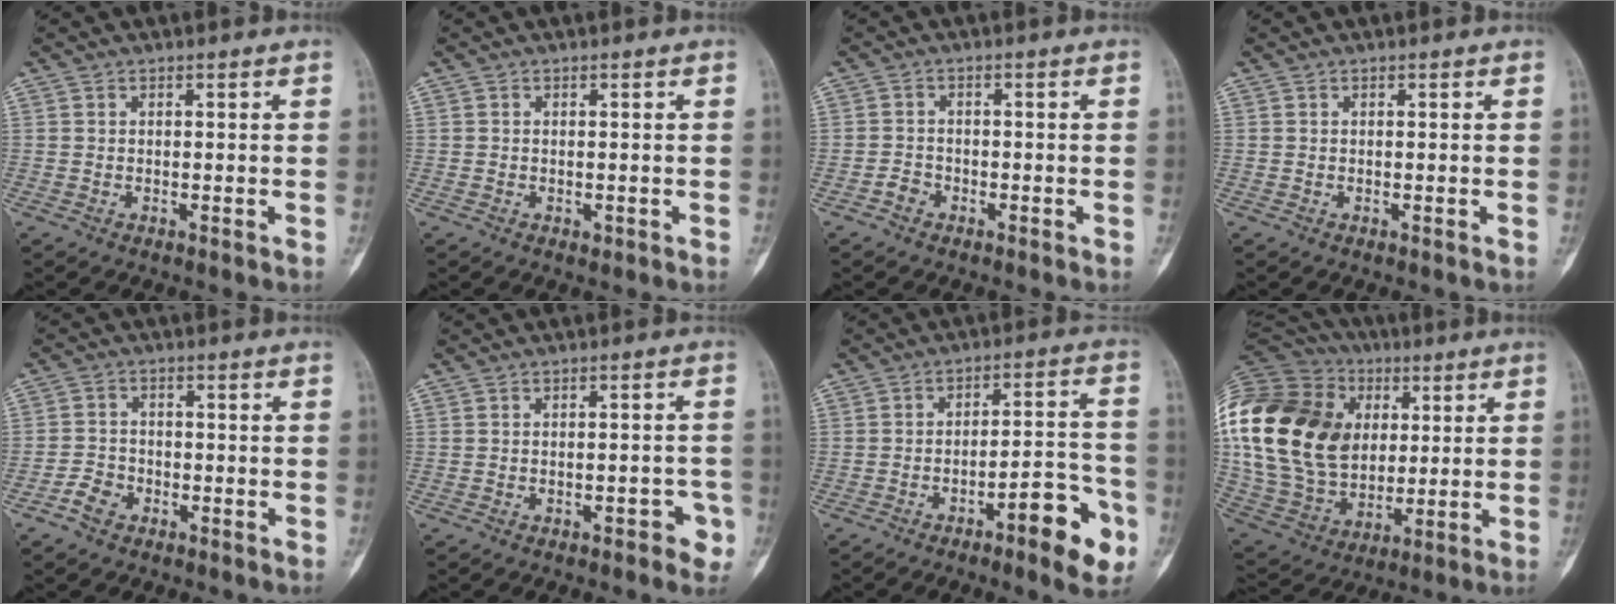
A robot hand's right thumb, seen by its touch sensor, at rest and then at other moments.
{"total": 0.6, "force": [-0.2, 0.4, 0.4], "torque": [-0.005, 0.000, -0.001]}
{"total": 2.0, "force": [-1.3, 1.4, 0.6], "torque": [-0.008, 0.010, -0.027]}
{"total": 0.0}
{"total": 3.8, "force": [-2.3, 2.7, 1.5], "torque": [-0.023, 0.016, -0.046]}
{"total": 4.4, "force": [-2.1, 2.1, 3.3], "torque": [-0.028, 0.019, -0.022]}
{"total": 12.4, "force": [-6.0, 3.6, 10.2], "torque": [-0.123, 0.041, -0.084]}
{"total": 32.5, "force": [6.0, 23.2, 21.9], "torque": [-0.469, 0.033, 0.121]}